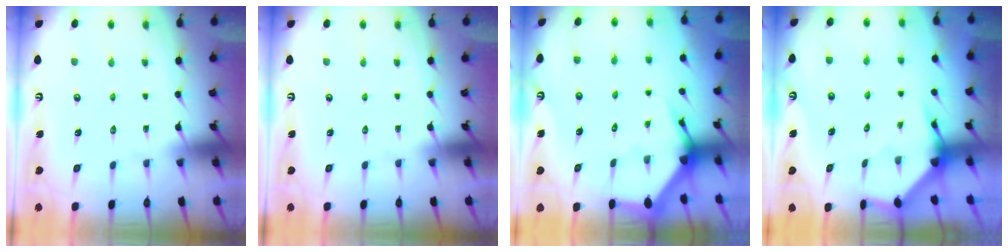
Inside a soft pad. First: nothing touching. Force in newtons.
{"total": 0.0}
{"total": 3.5, "press": 3.5, "slide": 0.5}
{"total": 3.9, "press": 3.9, "slide": 0.5}